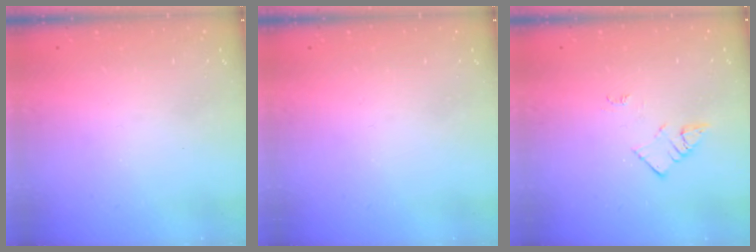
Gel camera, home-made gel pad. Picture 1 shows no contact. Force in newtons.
{"total": 0.0}
{"total": 2.7, "press": 2.6, "slide": 0.4}